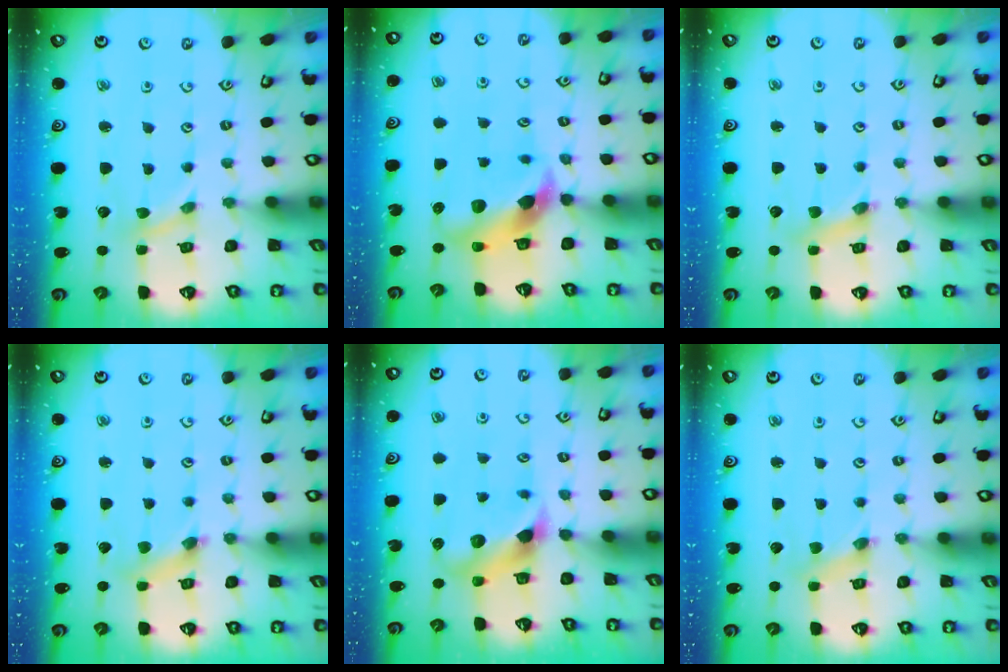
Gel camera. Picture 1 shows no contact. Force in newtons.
{"total": 10.1, "press": 10.0, "slide": 1.5}
{"total": 1.9, "press": 1.9, "slide": 0.3}
{"total": 2.1, "press": 2.1, "slide": 0.2}
{"total": 6.3, "press": 6.3, "slide": 0.6}
{"total": 0.0}